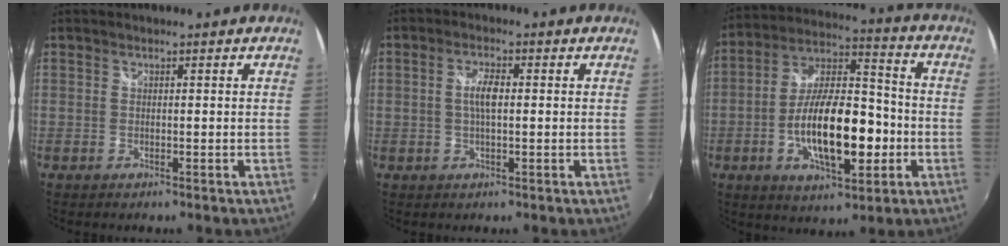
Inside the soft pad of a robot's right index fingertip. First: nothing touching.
{"total": 3.5, "force": [0.2, 1.2, 3.3], "torque": [-0.065, 0.004, 0.004]}
{"total": 18.1, "force": [-4.5, 7.2, 16.0], "torque": [-0.289, 0.013, -0.073]}